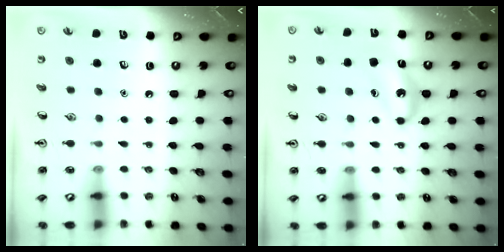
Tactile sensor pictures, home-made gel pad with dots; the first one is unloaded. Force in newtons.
{"total": 7.7, "press": 7.5, "slide": 1.9}